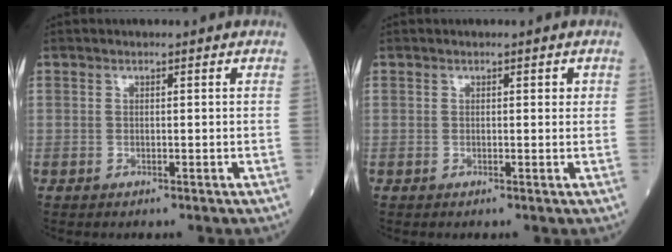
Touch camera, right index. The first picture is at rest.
{"total": 1.4, "force": [0.5, 0.7, 1.1], "torque": [-0.009, 0.001, 0.005]}